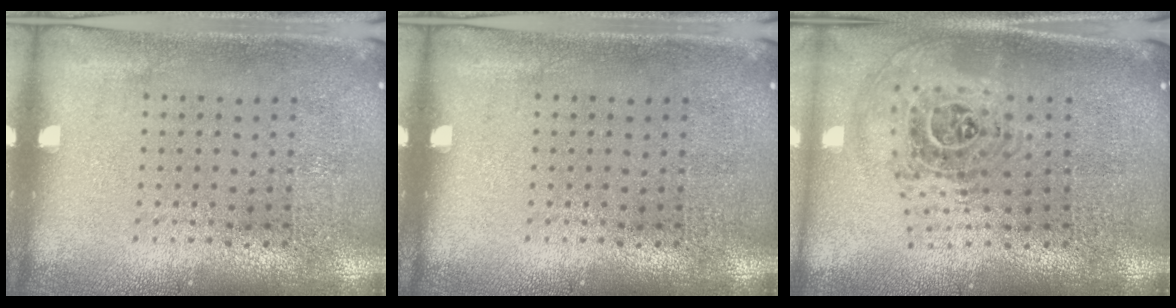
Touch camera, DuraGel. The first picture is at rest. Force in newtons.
{"total": 0.0}
{"total": 1.5, "press": 1.3, "slide": 0.8}